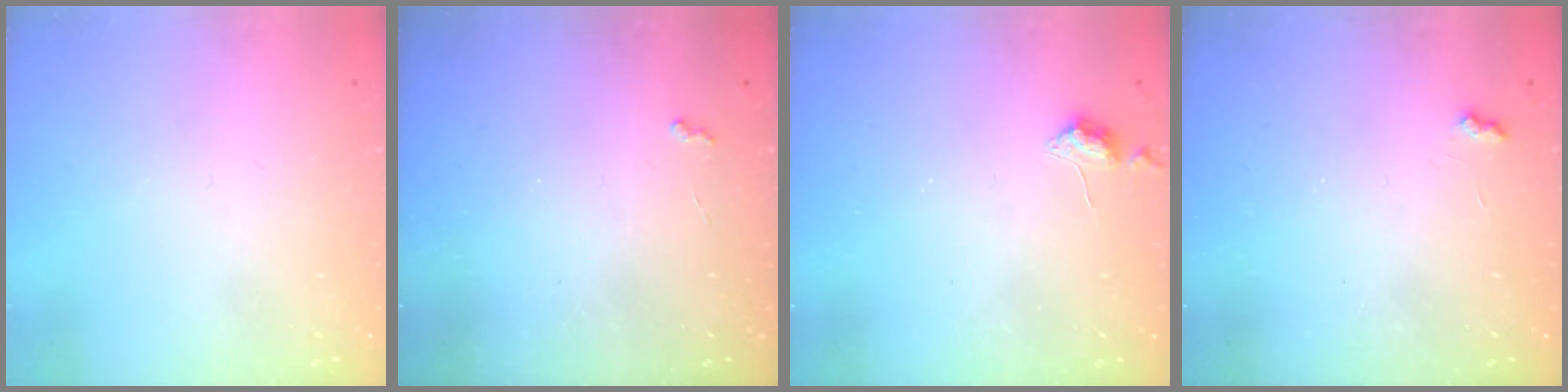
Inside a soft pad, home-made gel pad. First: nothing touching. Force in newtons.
{"total": 2.6, "press": 2.6, "slide": 0.5}
{"total": 5.5, "press": 5.4, "slide": 0.8}
{"total": 3.8, "press": 3.8, "slide": 0.6}